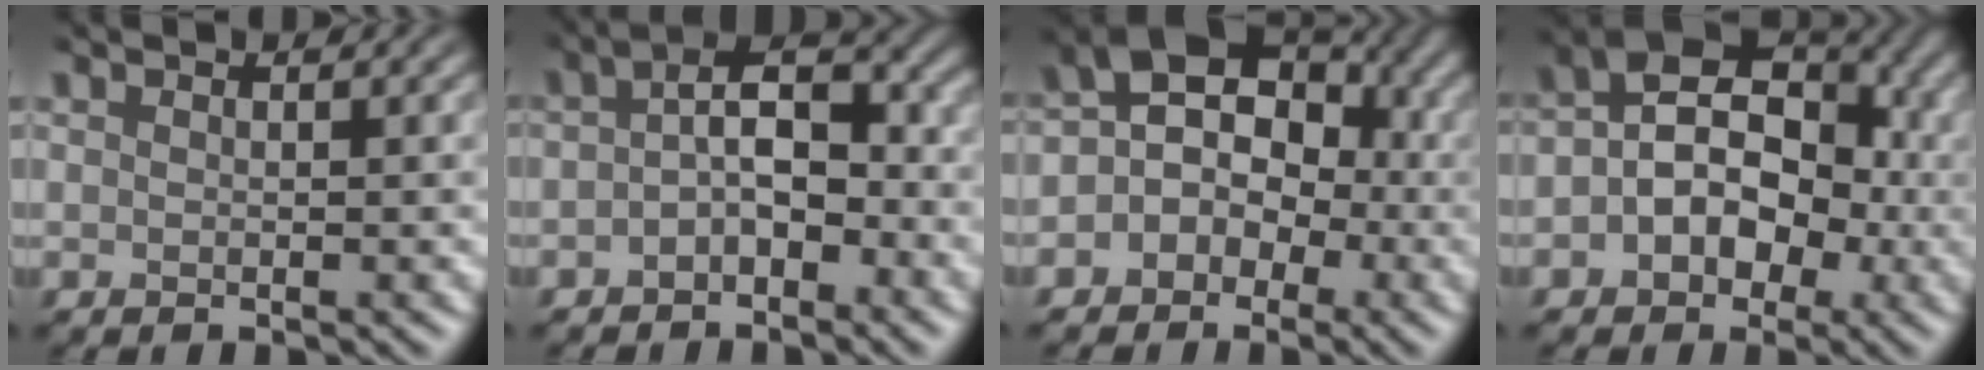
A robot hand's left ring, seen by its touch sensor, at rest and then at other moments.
{"total": 4.0, "force": [-1.5, 1.9, 3.2], "torque": [-0.052, 0.019, -0.036]}
{"total": 8.5, "force": [-0.3, 7.0, 4.9], "torque": [-0.042, 0.038, -0.042]}
{"total": 9.5, "force": [-0.7, 7.0, 6.4], "torque": [-0.063, 0.026, -0.035]}